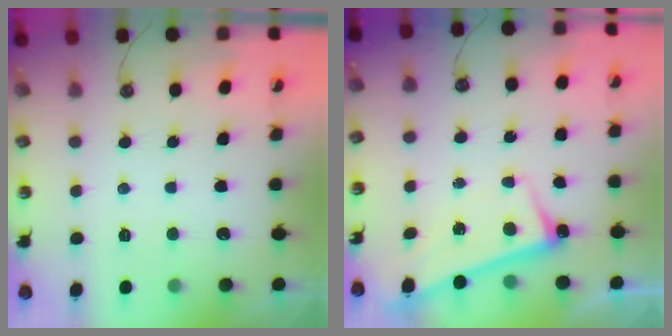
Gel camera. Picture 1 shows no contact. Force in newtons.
{"total": 2.7, "press": 2.6, "slide": 0.5}